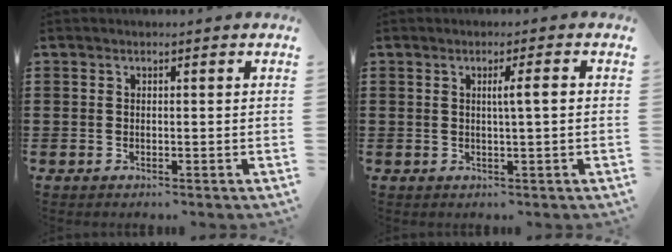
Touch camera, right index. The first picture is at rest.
{"total": 2.9, "force": [0.4, 0.0, 2.9], "torque": [-0.054, -0.002, 0.002]}